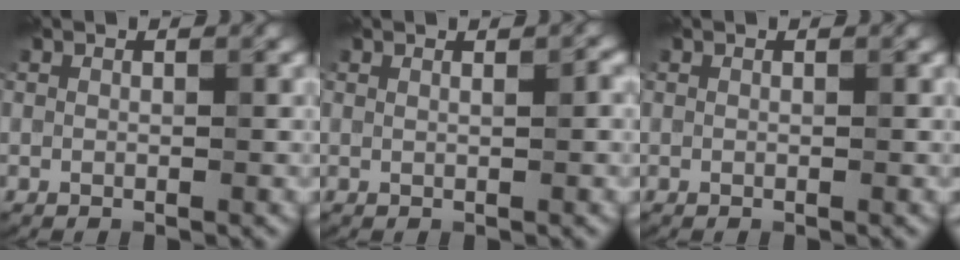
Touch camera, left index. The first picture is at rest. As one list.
[{"total": 0.8, "force": [0.5, 0.1, 0.6], "torque": [-0.007, 0.001, 0.008]}, {"total": 0.0}]